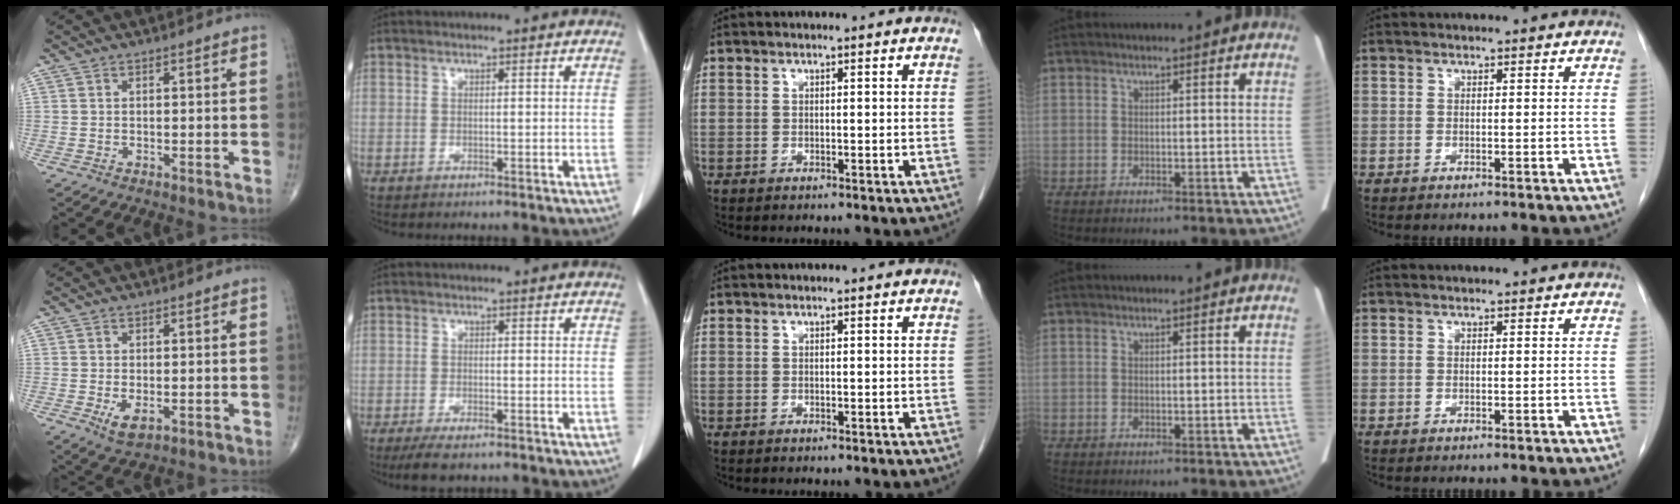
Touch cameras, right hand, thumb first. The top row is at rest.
{"thumb": {"total": 3.3, "force": [-0.9, 1.7, 2.7], "torque": [-0.047, -0.008, -0.009]}, "index": {"total": 4.0, "force": [-3.1, 1.0, 2.4], "torque": [-0.045, -0.008, -0.049]}}